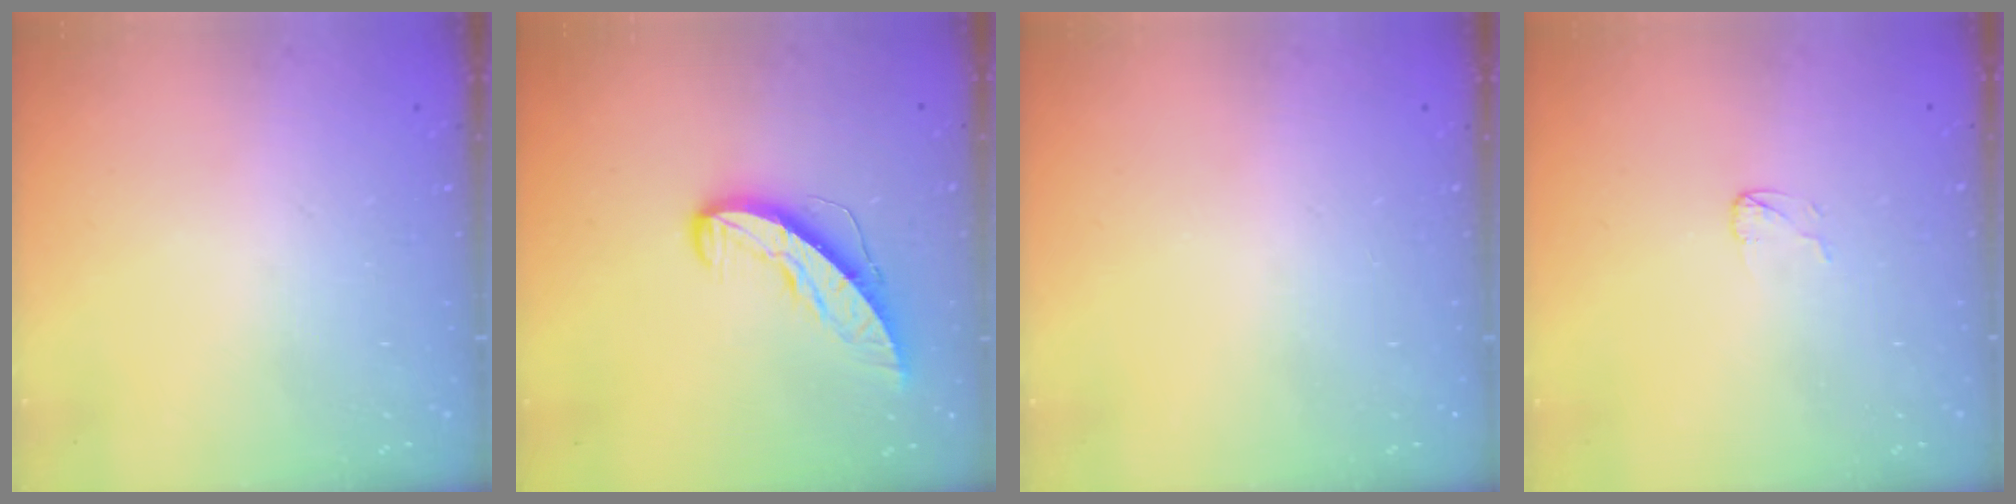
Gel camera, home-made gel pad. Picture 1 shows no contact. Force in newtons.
{"total": 8.2, "press": 8.2, "slide": 0.4}
{"total": 0.0}
{"total": 2.6, "press": 2.6, "slide": 0.2}